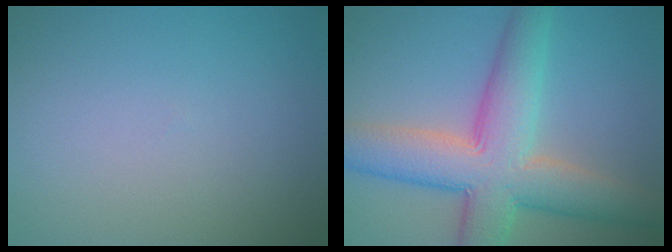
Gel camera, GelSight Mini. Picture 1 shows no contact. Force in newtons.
{"total": 9.2, "press": 9.2, "slide": 0.3}